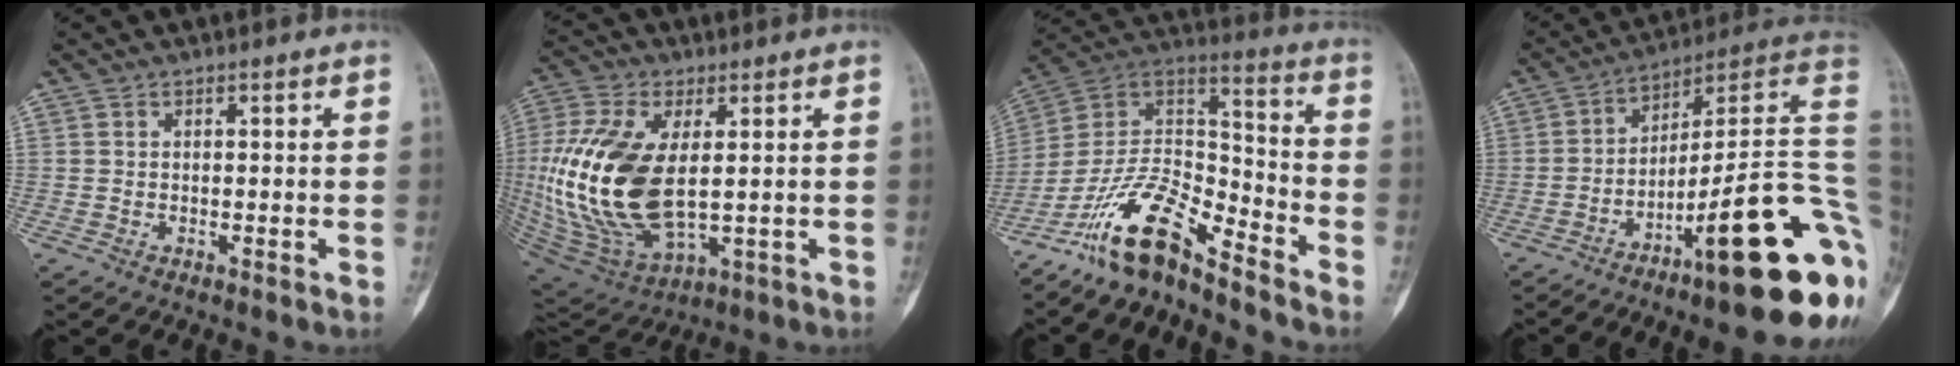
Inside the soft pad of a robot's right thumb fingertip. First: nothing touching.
{"total": 22.3, "force": [0.6, 11.6, 19.0], "torque": [-0.407, -0.021, 0.028]}
{"total": 15.0, "force": [-11.6, 4.3, 8.4], "torque": [-0.147, 0.099, -0.224]}
{"total": 25.4, "force": [-8.8, 4.4, 23.4], "torque": [-0.243, 0.073, -0.127]}